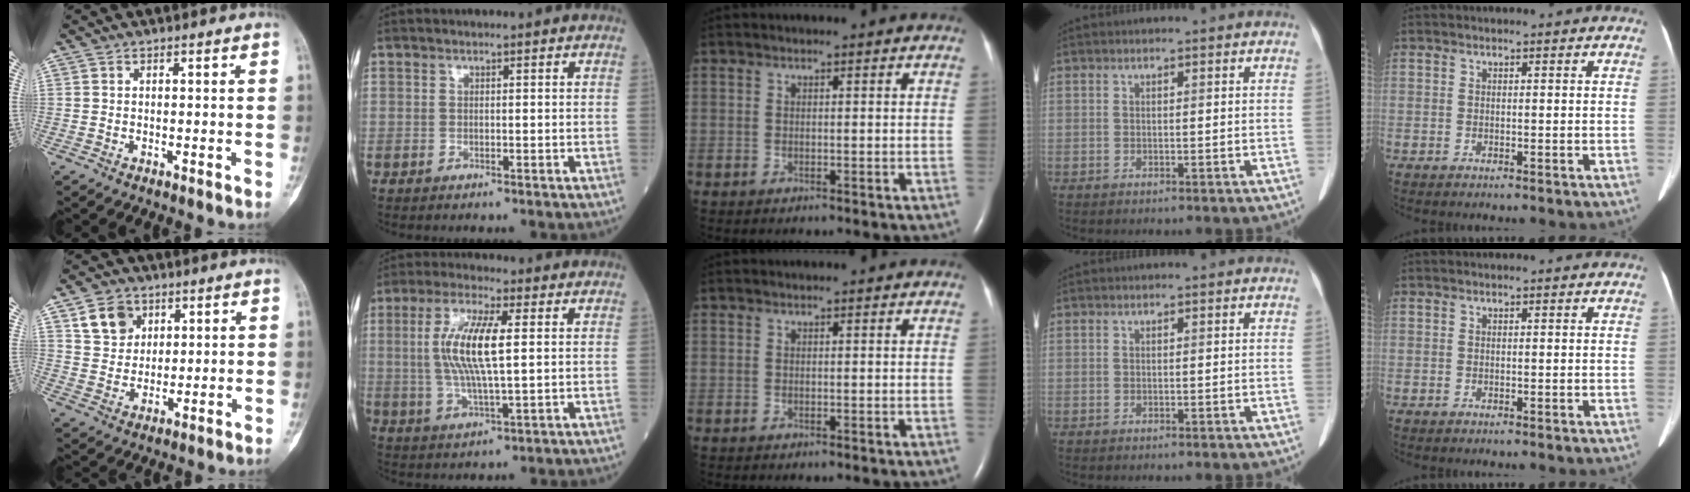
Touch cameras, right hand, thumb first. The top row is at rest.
{"thumb": {"total": 7.5, "force": [3.6, 6.0, 2.8], "torque": [-0.023, -0.016, 0.068]}, "index": {"total": 10.4, "force": [1.5, 1.7, 10.1], "torque": [-0.210, 0.001, 0.028]}}